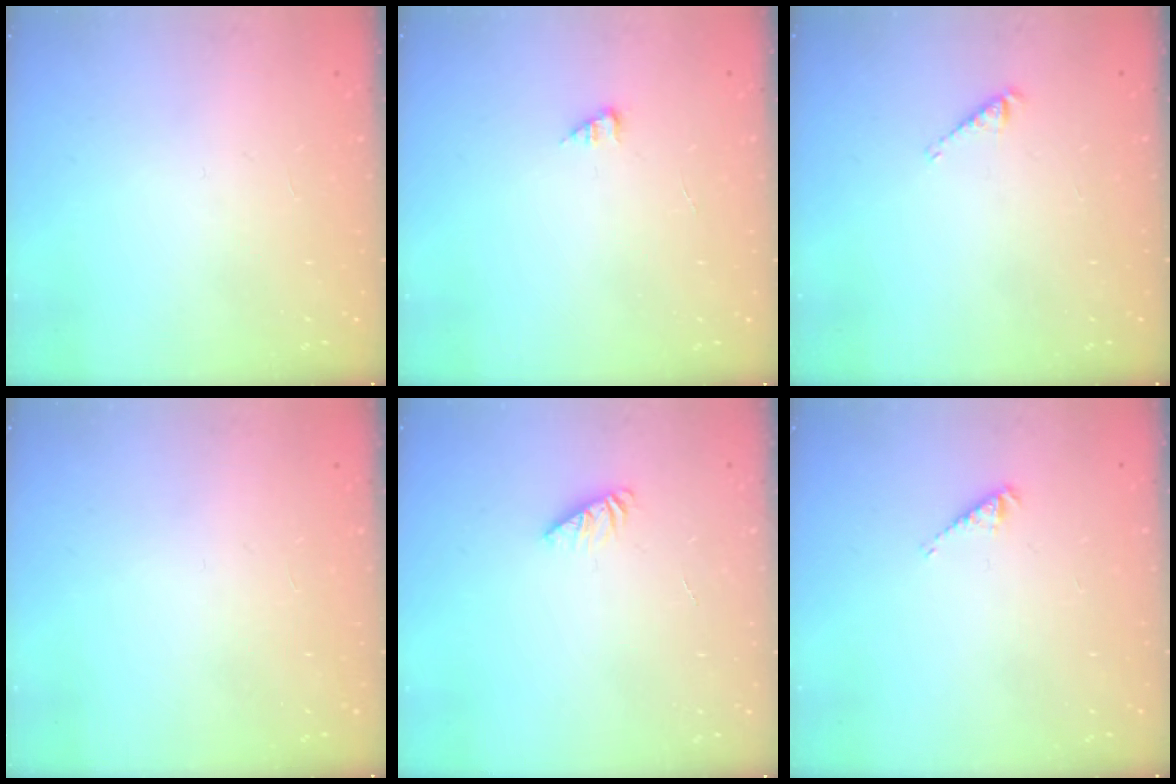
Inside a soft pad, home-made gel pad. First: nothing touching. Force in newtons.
{"total": 1.6, "press": 1.6, "slide": 0.2}
{"total": 3.3, "press": 3.3, "slide": 0.4}
{"total": 0.0}
{"total": 1.8, "press": 1.8, "slide": 0.3}
{"total": 2.9, "press": 2.9, "slide": 0.4}